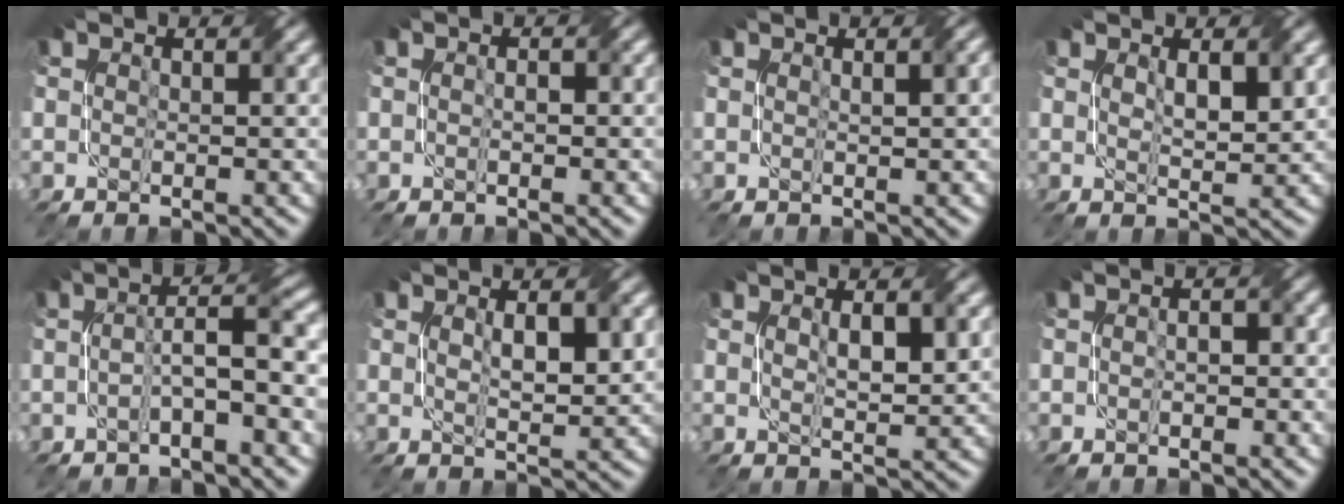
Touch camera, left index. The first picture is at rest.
{"total": 0.6, "force": [-0.2, 0.2, 0.5], "torque": [-0.014, 0.002, -0.004]}
{"total": 1.9, "force": [0.7, 0.6, 1.7], "torque": [-0.016, 0.006, 0.005]}
{"total": 2.1, "force": [0.9, 0.6, 1.8], "torque": [-0.036, -0.002, 0.022]}
{"total": 4.2, "force": [-0.9, 0.5, 4.1], "torque": [-0.074, 0.020, -0.020]}
{"total": 3.0, "force": [0.8, 0.9, 2.7], "torque": [-0.053, 0.001, 0.019]}
{"total": 2.6, "force": [0.7, 0.7, 2.4], "torque": [-0.047, 0.001, 0.018]}
{"total": 1.1, "force": [-0.4, 0.5, 0.9], "torque": [-0.020, 0.003, -0.010]}